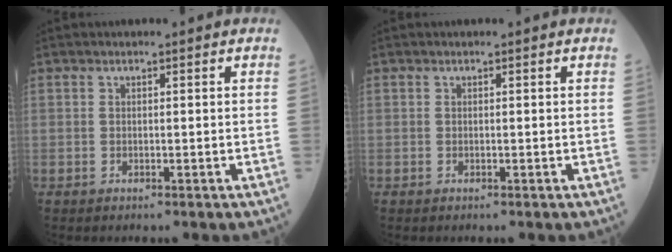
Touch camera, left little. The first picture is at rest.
{"total": 0.0}